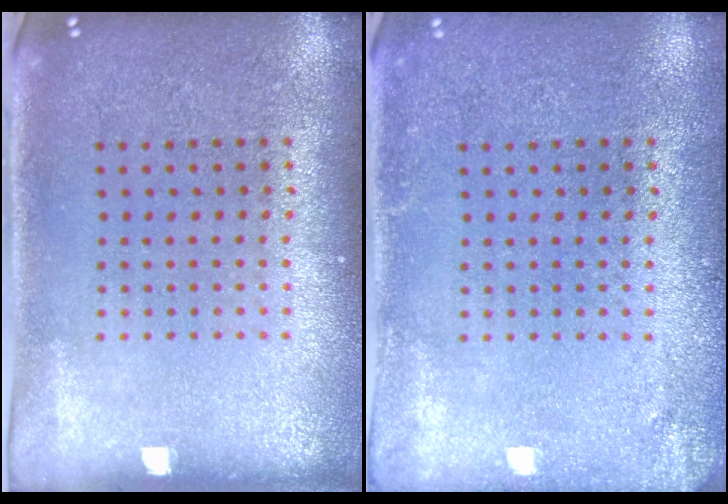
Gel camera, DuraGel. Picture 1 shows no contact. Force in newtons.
{"total": 1.6, "press": 1.6, "slide": 0.2}